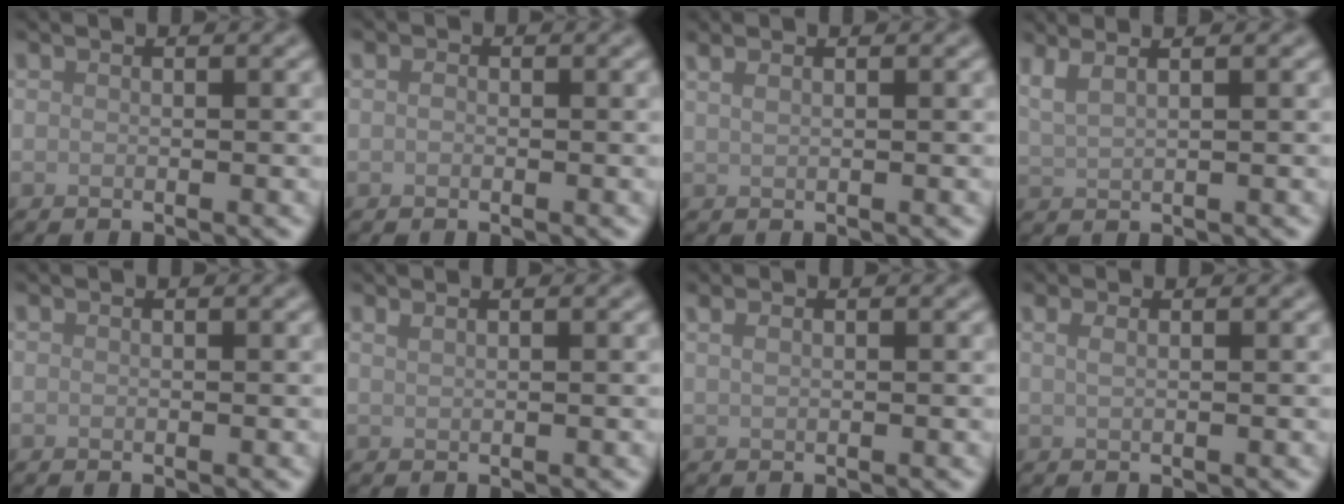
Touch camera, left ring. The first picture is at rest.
{"total": 0.8, "force": [0.0, 0.6, 0.4], "torque": [-0.005, -0.002, 0.000]}
{"total": 1.3, "force": [0.8, 0.5, 0.8], "torque": [-0.017, -0.001, 0.016]}
{"total": 3.6, "force": [2.5, 1.4, 2.2], "torque": [-0.028, 0.021, 0.024]}
{"total": 0.0}
{"total": 0.9, "force": [0.7, 0.3, 0.5], "torque": [-0.006, -0.001, 0.011]}
{"total": 0.9, "force": [0.6, 0.3, 0.6], "torque": [-0.014, 0.002, 0.013]}
{"total": 1.6, "force": [0.7, 0.8, 1.2], "torque": [-0.017, -0.006, 0.006]}